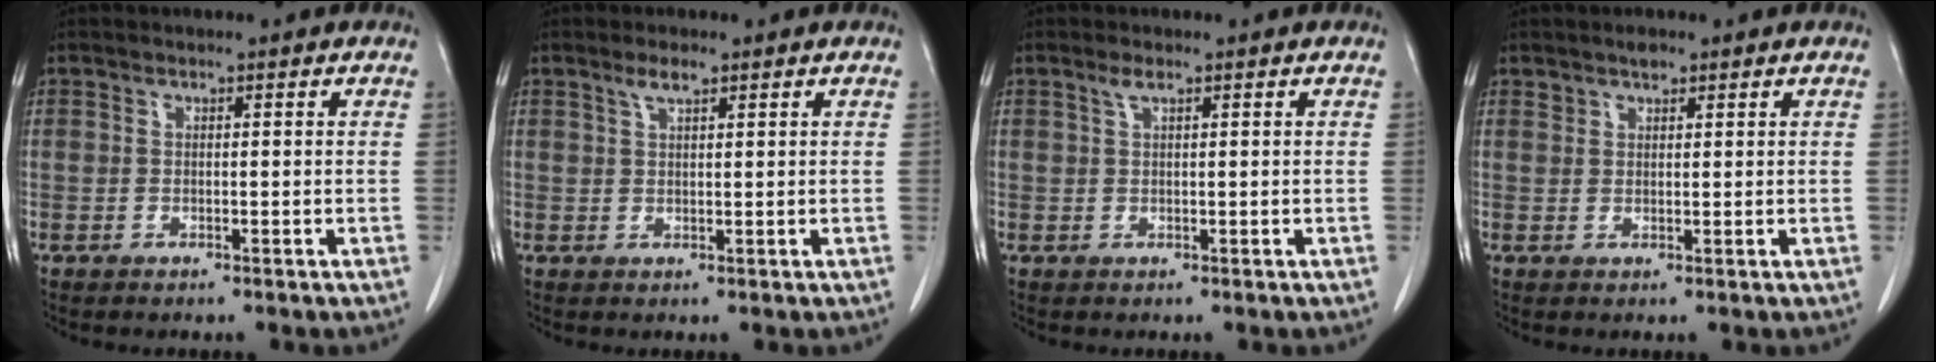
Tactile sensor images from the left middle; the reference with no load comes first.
{"total": 2.0, "force": [1.4, 0.4, 1.4], "torque": [-0.030, 0.003, 0.029]}
{"total": 1.1, "force": [0.7, 0.2, 0.8], "torque": [-0.020, 0.004, 0.016]}
{"total": 1.5, "force": [1.2, 0.6, 0.6], "torque": [-0.014, 0.002, 0.021]}